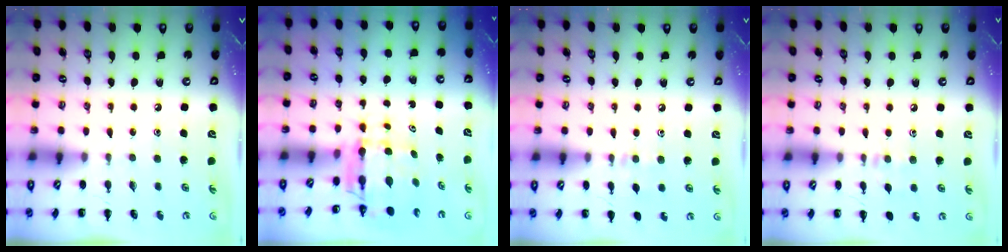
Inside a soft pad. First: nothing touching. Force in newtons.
{"total": 5.6, "press": 5.2, "slide": 2.1}
{"total": 5.8, "press": 5.5, "slide": 1.9}
{"total": 6.5, "press": 6.4, "slide": 1.5}